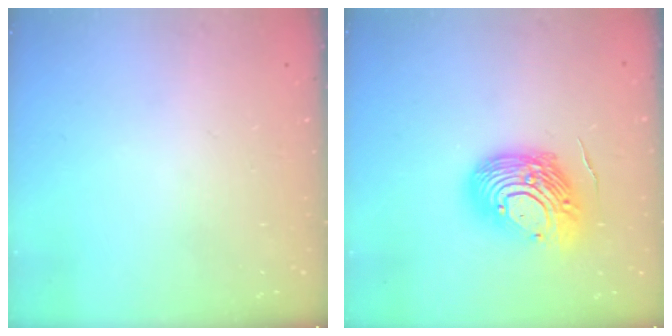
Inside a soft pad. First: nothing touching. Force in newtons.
{"total": 14.9, "press": 14.7, "slide": 2.7}